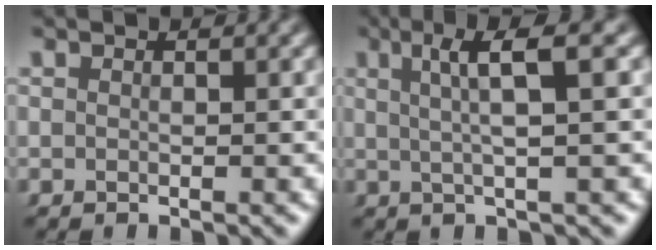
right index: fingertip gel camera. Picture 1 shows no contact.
{"total": 4.5, "force": [2.0, -0.2, 4.0], "torque": [-0.064, 0.015, 0.027]}